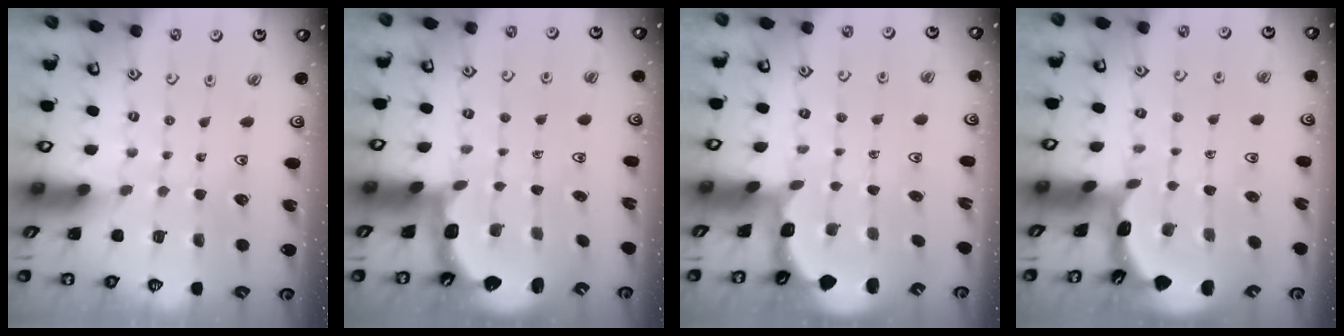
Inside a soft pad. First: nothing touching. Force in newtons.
{"total": 2.6, "press": 2.2, "slide": 1.4}
{"total": 1.7, "press": 1.6, "slide": 0.5}
{"total": 1.8, "press": 1.8, "slide": 0.1}